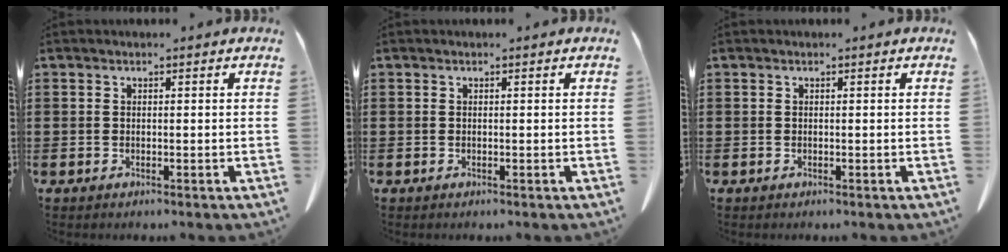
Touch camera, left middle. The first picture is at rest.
{"total": 0.0}
{"total": 0.0}